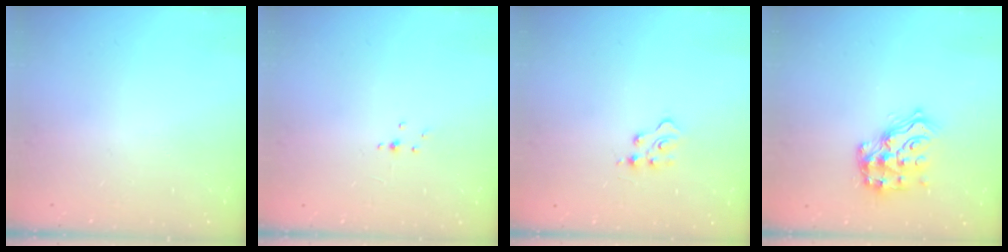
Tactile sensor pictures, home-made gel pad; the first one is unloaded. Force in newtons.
{"total": 1.8, "press": 1.8, "slide": 0.2}
{"total": 3.9, "press": 3.8, "slide": 0.7}
{"total": 16.1, "press": 16.1, "slide": 1.1}